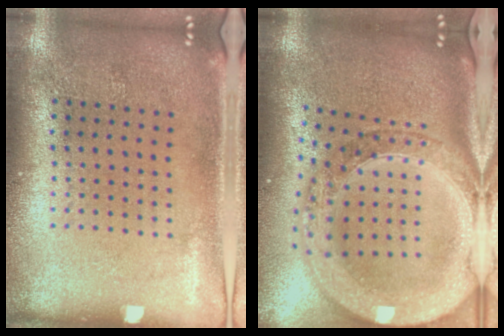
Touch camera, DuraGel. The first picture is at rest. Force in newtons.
{"total": 3.3, "press": 2.6, "slide": 2.0}